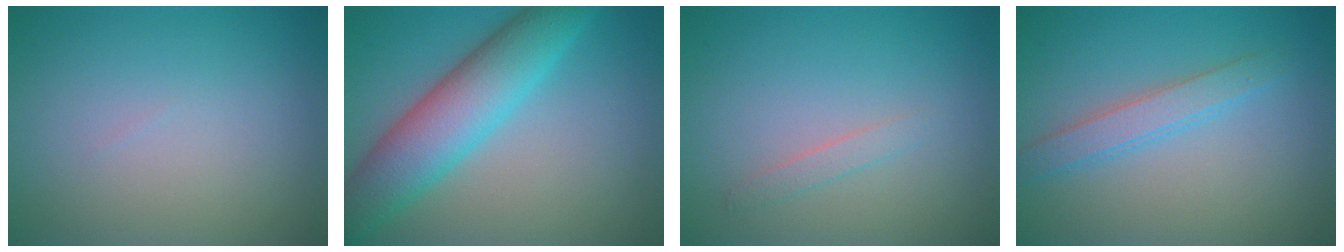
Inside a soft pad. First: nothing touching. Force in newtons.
{"total": 7.5, "press": 7.5, "slide": 0.2}
{"total": 1.0, "press": 1.0, "slide": 0.1}
{"total": 2.5, "press": 2.5, "slide": 0.2}